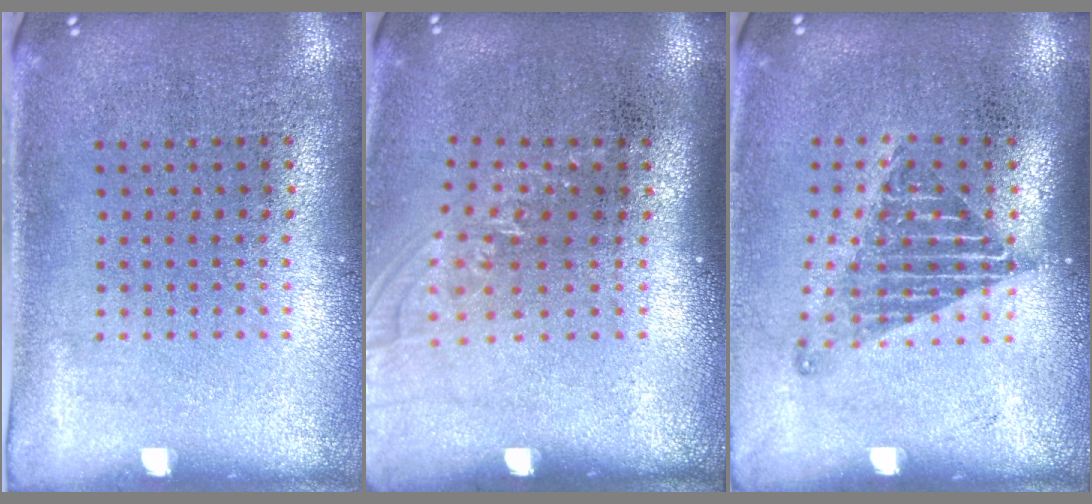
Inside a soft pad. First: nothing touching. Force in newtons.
{"total": 1.1, "press": 0.9, "slide": 0.5}
{"total": 1.3, "press": 1.1, "slide": 0.7}